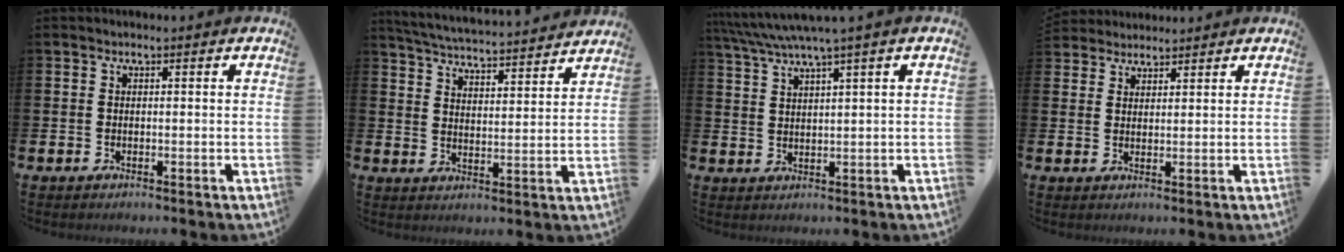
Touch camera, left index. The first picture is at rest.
{"total": 5.0, "force": [4.9, 0.1, 0.7], "torque": [-0.039, -0.042, 0.083]}
{"total": 4.2, "force": [3.2, -0.5, 2.5], "torque": [-0.065, -0.006, 0.057]}
{"total": 3.2, "force": [3.1, 0.8, -0.4], "torque": [-0.001, -0.009, 0.058]}